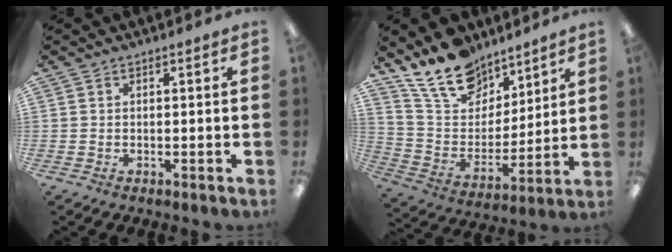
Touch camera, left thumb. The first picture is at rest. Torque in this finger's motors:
{"motor_torque": [0.31, 0.10, 1.39, -1.38, 0.08]}